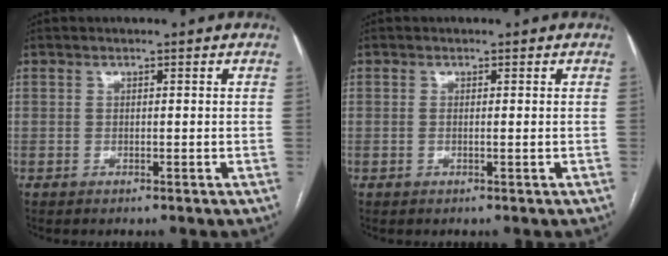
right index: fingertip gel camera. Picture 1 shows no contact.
{"total": 0.6, "force": [0.0, 0.0, 0.6], "torque": [-0.014, -0.001, 0.000]}